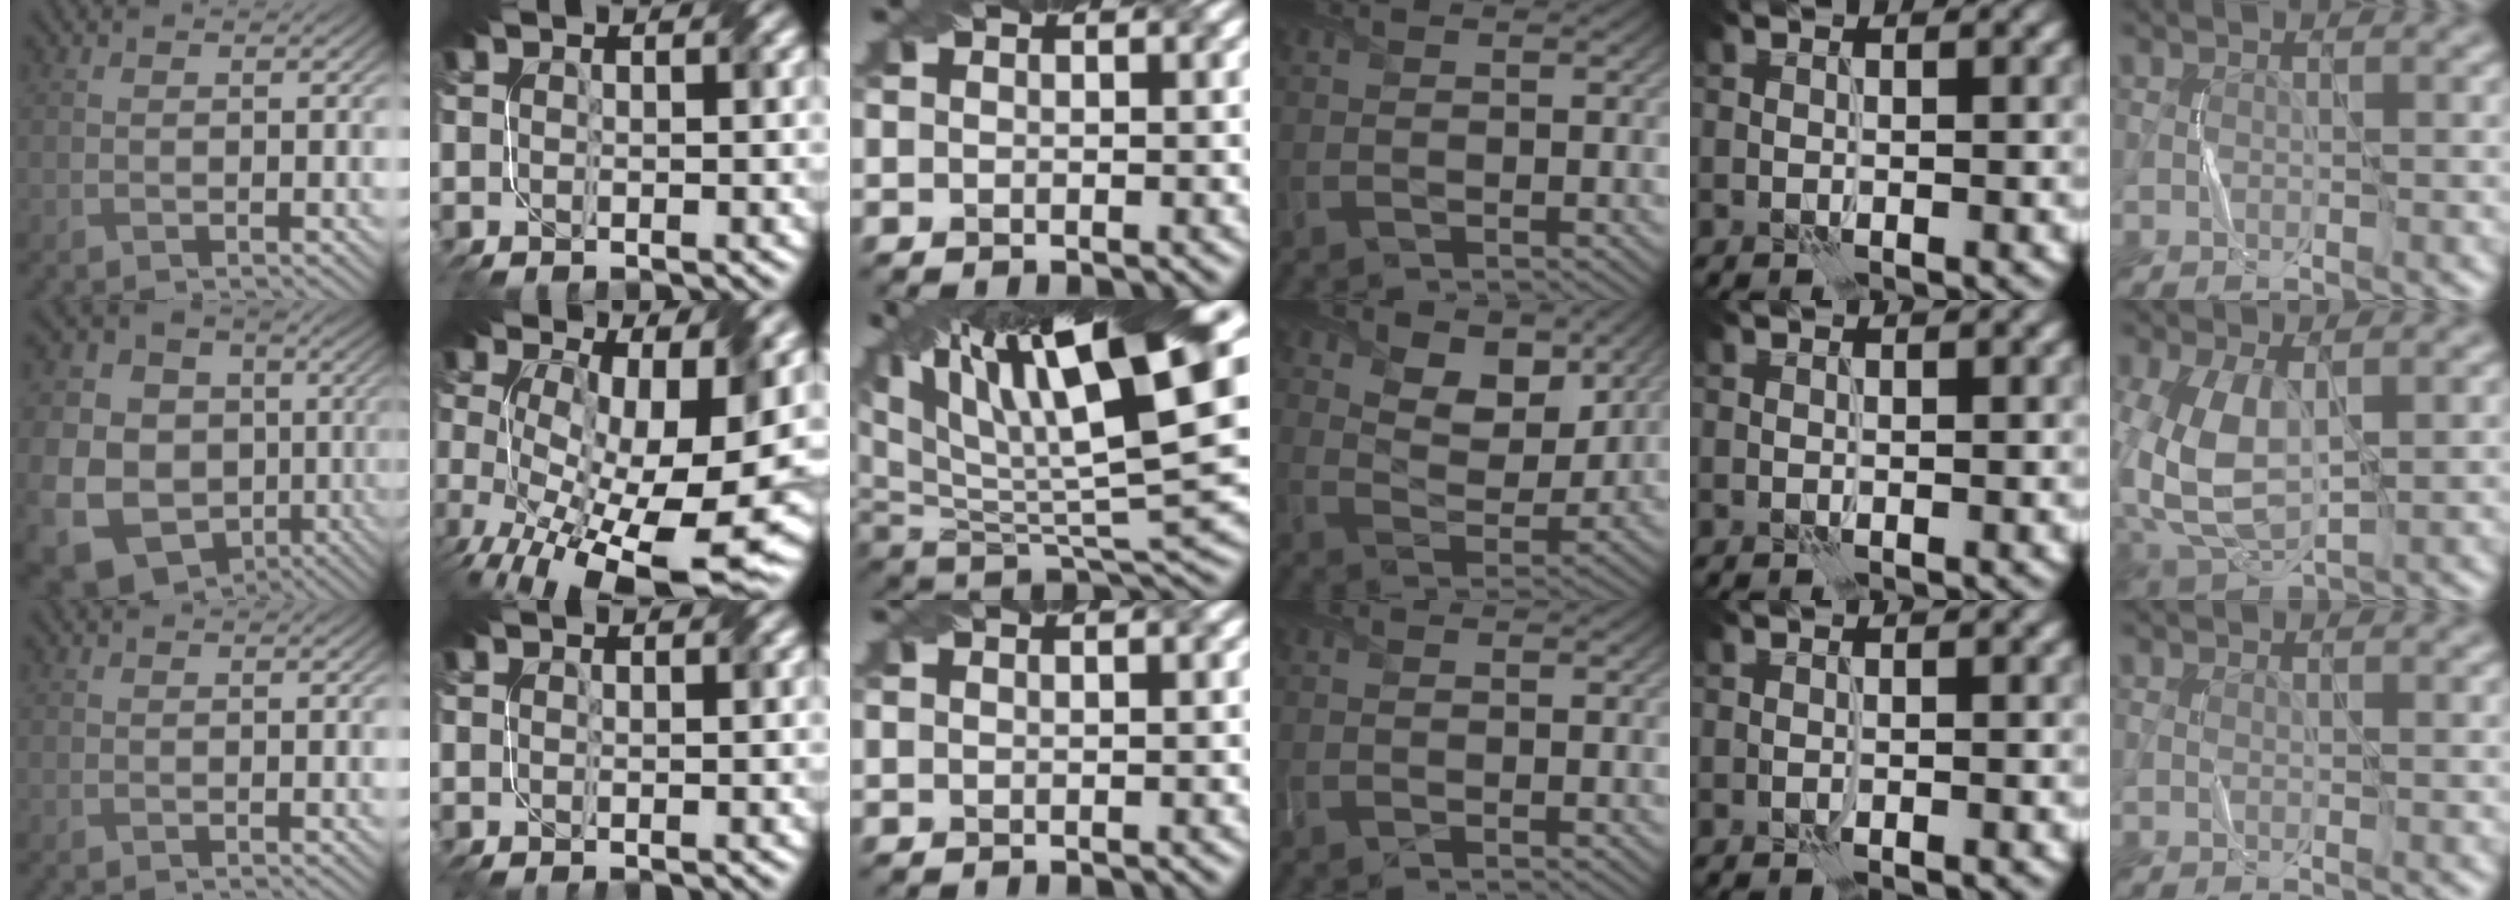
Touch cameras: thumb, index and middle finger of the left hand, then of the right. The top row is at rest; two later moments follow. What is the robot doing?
{"motion": "fold", "object": "netting"}